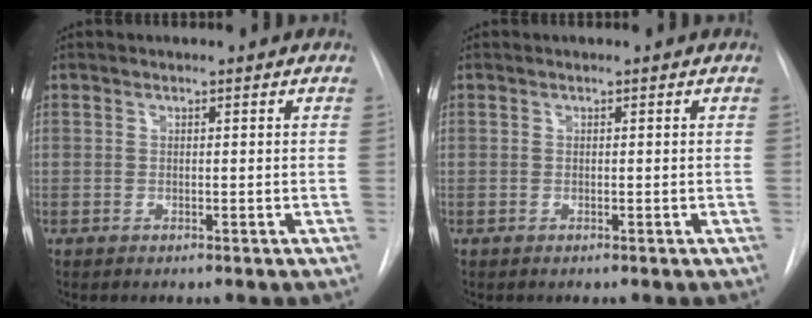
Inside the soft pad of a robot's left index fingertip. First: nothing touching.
{"total": 0.0}